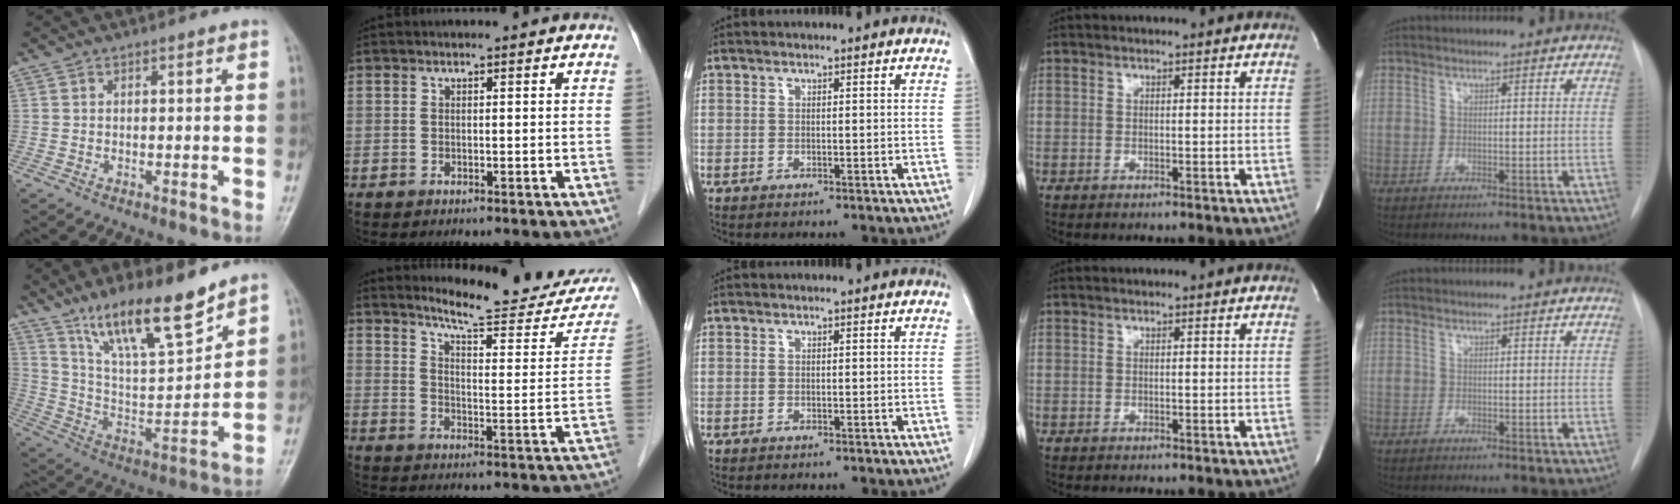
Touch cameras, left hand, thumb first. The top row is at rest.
{"thumb": {"total": 17.1, "force": [12.4, 4.0, 11.0], "torque": [-0.166, -0.070, 0.233]}, "index": {"total": 18.3, "force": [17.0, 2.1, 6.5], "torque": [-0.081, -0.079, 0.207]}}